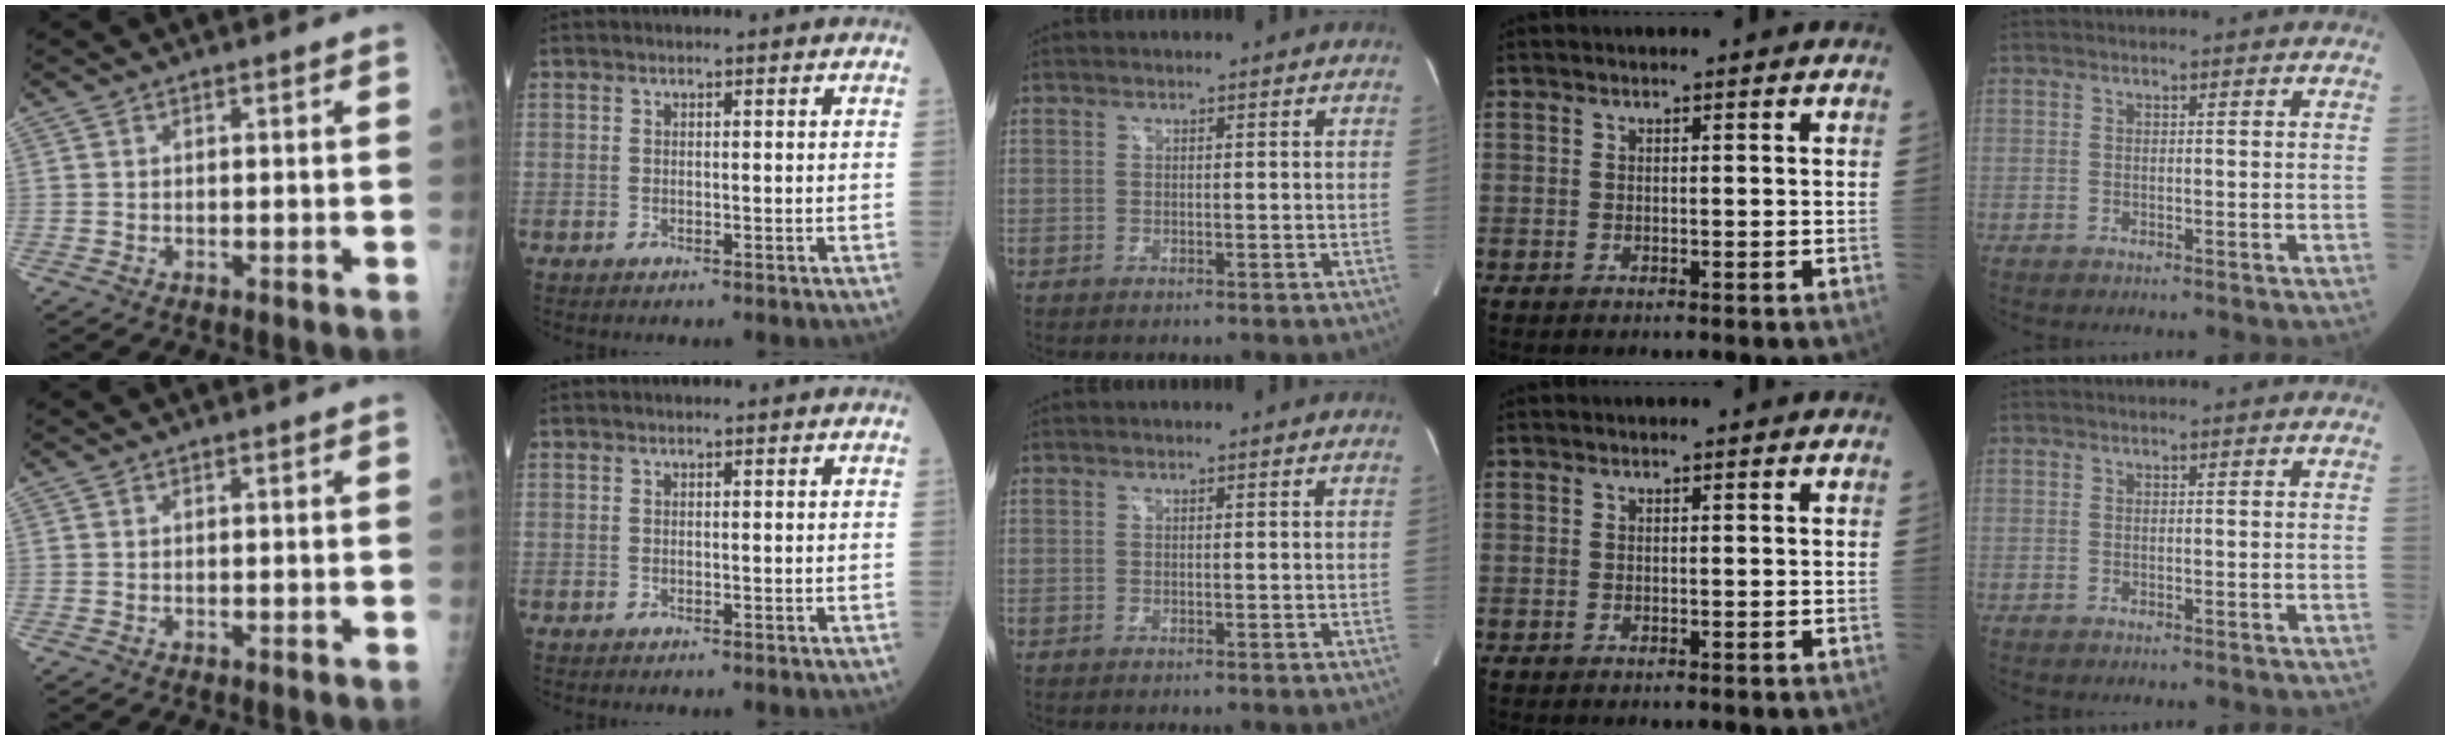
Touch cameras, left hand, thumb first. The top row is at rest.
{}